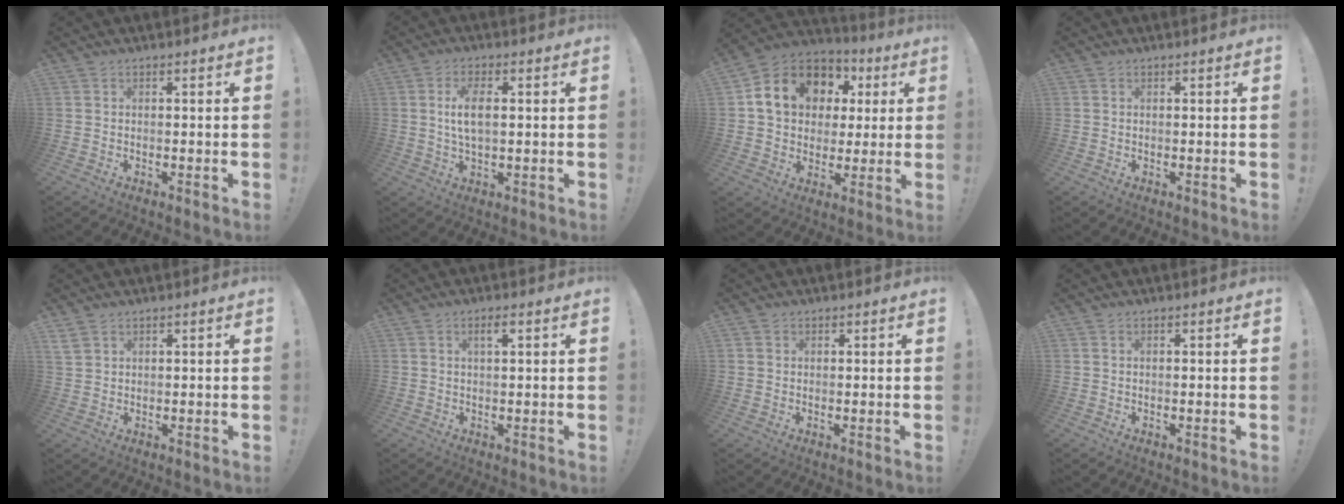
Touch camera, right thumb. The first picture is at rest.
{"total": 6.8, "force": [1.0, 2.8, 6.1], "torque": [-0.108, -0.001, 0.015]}
{"total": 16.2, "force": [5.7, 12.6, 8.5], "torque": [-0.134, -0.013, 0.115]}
{"total": 0.0}
{"total": 3.2, "force": [2.1, 1.8, 1.5], "torque": [-0.028, -0.005, 0.041]}
{"total": 2.3, "force": [1.0, 0.4, 2.1], "torque": [-0.032, -0.001, 0.011]}
{"total": 1.3, "force": [0.6, 1.2, 0.1], "torque": [-0.001, 0.002, 0.010]}
{"total": 0.0}